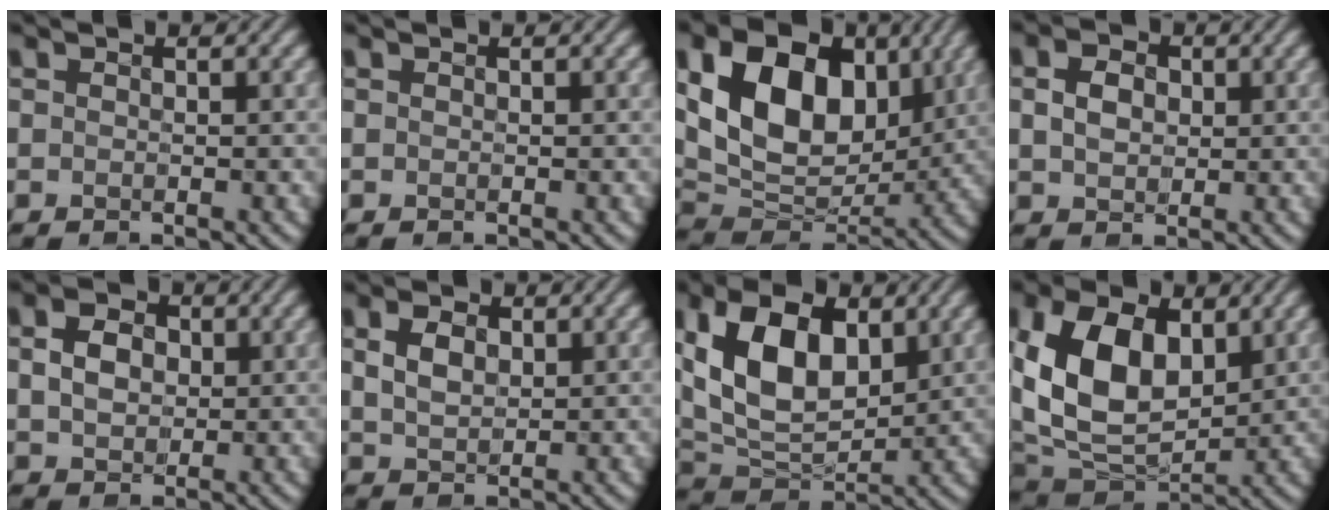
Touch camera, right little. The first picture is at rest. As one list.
[{"total": 0.0}, {"total": 12.3, "force": [2.9, 8.5, 8.4], "torque": [-0.156, 0.001, 0.058]}, {"total": 2.5, "force": [-0.1, 2.0, 1.5], "torque": [-0.040, 0.000, 0.005]}, {"total": 3.1, "force": [0.0, 2.5, 1.9], "torque": [-0.047, 0.001, 0.006]}, {"total": 2.3, "force": [0.3, 1.6, 1.6], "torque": [-0.045, -0.001, 0.017]}, {"total": 10.6, "force": [2.4, 6.4, 8.1], "torque": [-0.172, 0.006, 0.045]}, {"total": 10.9, "force": [1.6, 7.3, 7.9], "torque": [-0.180, -0.005, 0.035]}]